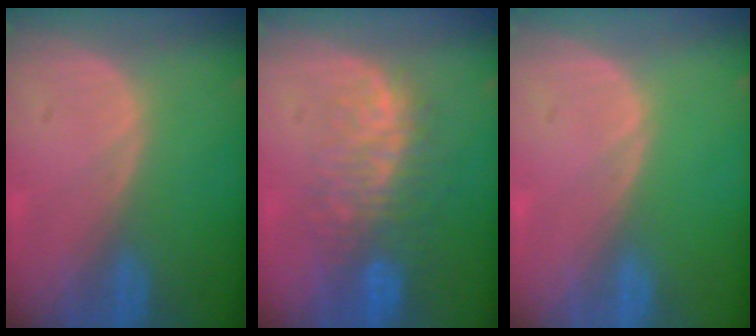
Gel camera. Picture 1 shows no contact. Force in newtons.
{"total": 9.4, "press": 8.1, "slide": 4.7}
{"total": 0.0}